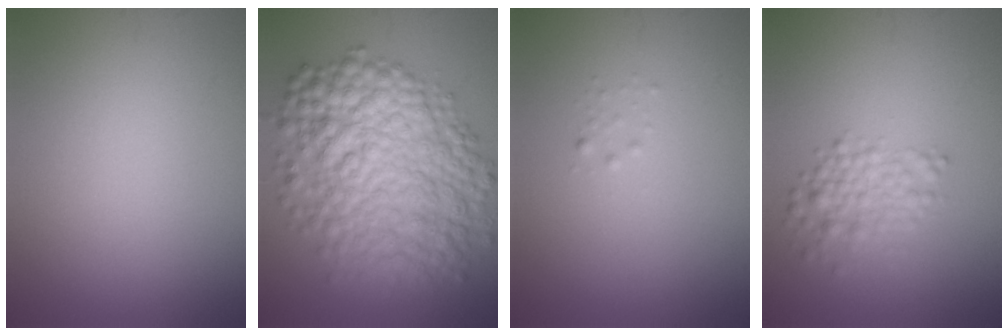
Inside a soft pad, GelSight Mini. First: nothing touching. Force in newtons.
{"total": 10.5, "press": 10.5, "slide": 0.1}
{"total": 0.6, "press": 0.6, "slide": 0.0}
{"total": 2.8, "press": 2.8, "slide": 0.0}